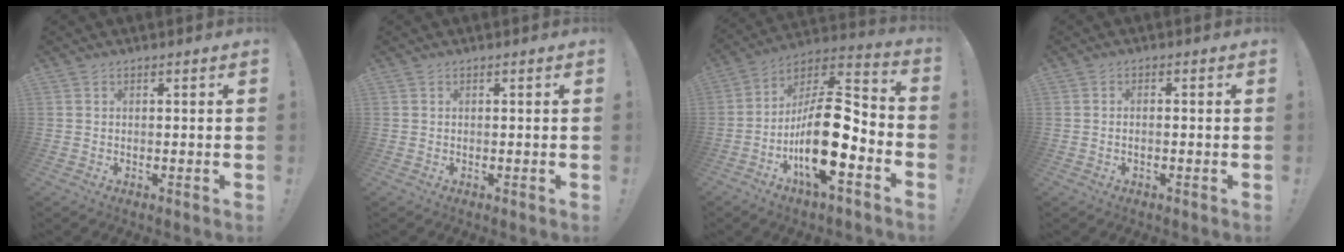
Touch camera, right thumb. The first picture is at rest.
{"total": 0.0}
{"total": 21.3, "force": [-6.1, 8.0, 18.8], "torque": [-0.354, 0.028, -0.098]}
{"total": 1.0, "force": [-0.4, 0.3, 0.9], "torque": [-0.023, 0.002, -0.005]}